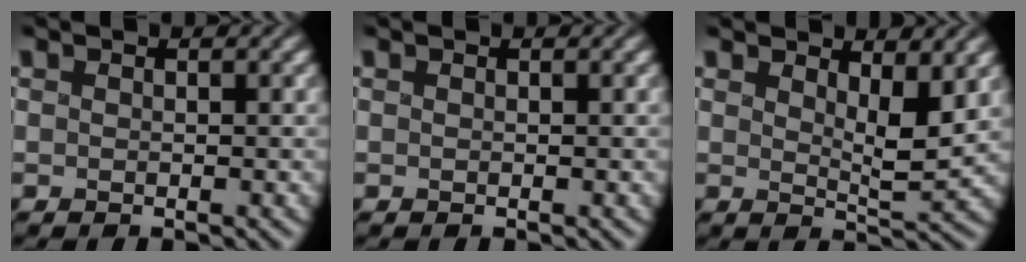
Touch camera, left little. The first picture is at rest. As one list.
[{"total": 0.0}, {"total": 3.5, "force": [2.0, 1.2, 2.6], "torque": [-0.046, -0.009, 0.027]}]